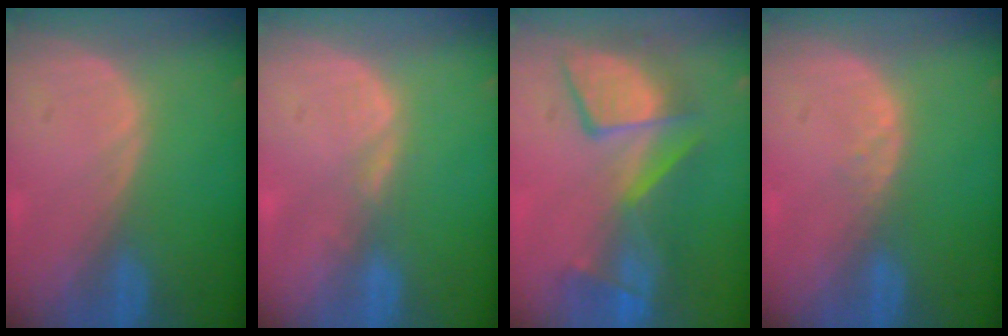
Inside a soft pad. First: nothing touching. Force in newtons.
{"total": 1.3, "press": 1.3, "slide": 0.2}
{"total": 9.5, "press": 9.2, "slide": 2.1}
{"total": 1.0, "press": 1.0, "slide": 0.2}